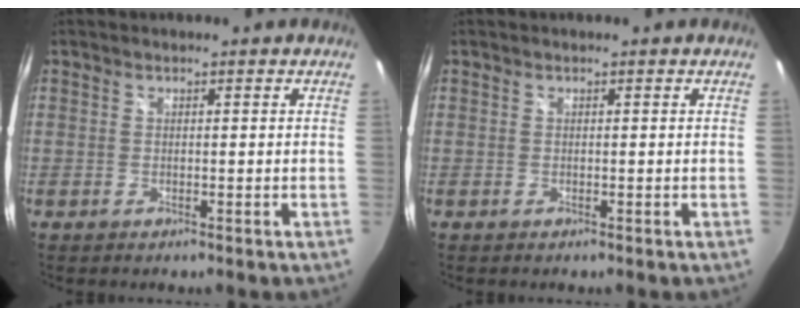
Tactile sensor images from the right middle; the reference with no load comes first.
{"total": 0.0}